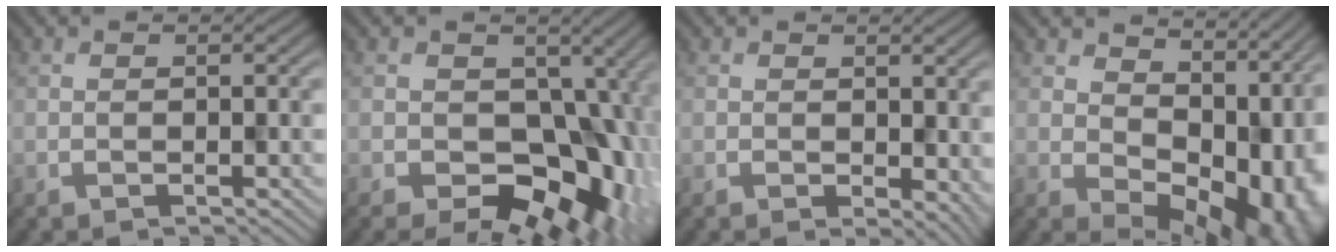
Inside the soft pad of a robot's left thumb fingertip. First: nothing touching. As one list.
[{"total": 13.4, "force": [-4.4, 9.3, 8.5], "torque": [-0.096, -0.018, -0.052]}, {"total": 2.8, "force": [-0.3, 1.6, 2.3], "torque": [-0.030, -0.009, 0.011]}, {"total": 13.5, "force": [2.5, 9.0, 9.8], "torque": [-0.105, -0.039, 0.078]}]